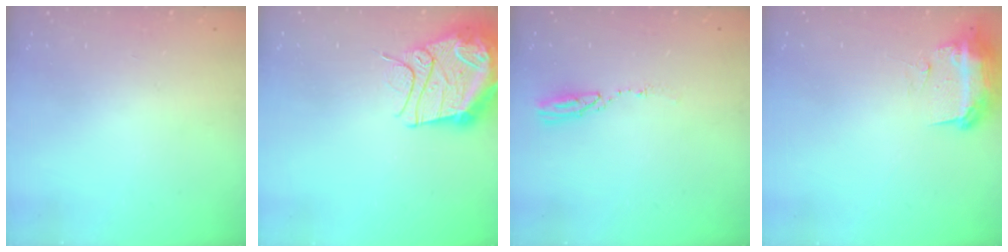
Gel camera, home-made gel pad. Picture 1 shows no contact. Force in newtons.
{"total": 17.5, "press": 17.4, "slide": 1.9}
{"total": 3.5, "press": 3.5, "slide": 0.3}
{"total": 11.4, "press": 11.4, "slide": 1.1}